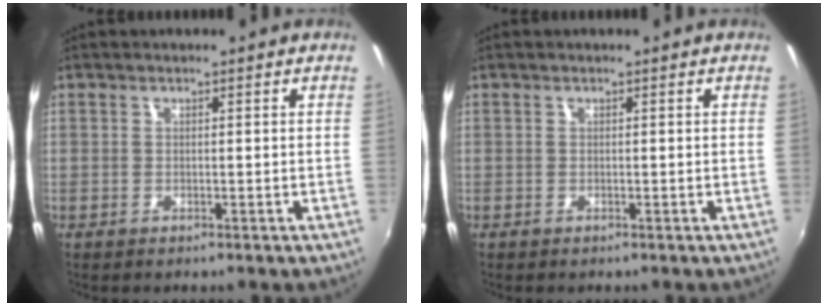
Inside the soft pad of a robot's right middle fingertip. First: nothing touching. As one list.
[{"total": 0.0}]